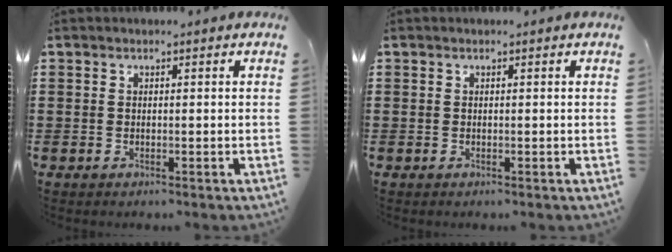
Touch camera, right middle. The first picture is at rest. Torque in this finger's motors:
{"motor_torque": [-1.18, -0.96, 0.00, 0.00]}